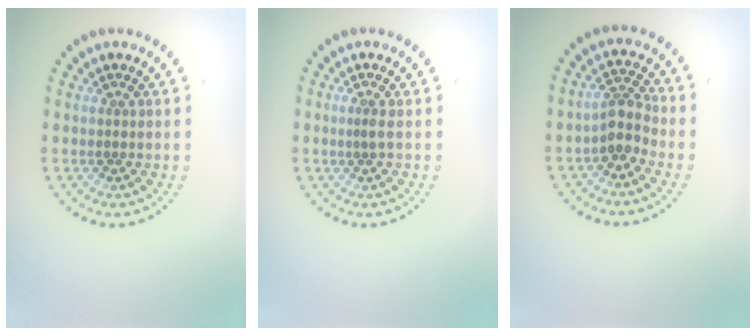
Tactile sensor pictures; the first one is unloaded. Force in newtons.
{"total": 0.7, "press": 0.4, "slide": 0.6}
{"total": 2.4, "press": 2.0, "slide": 1.4}